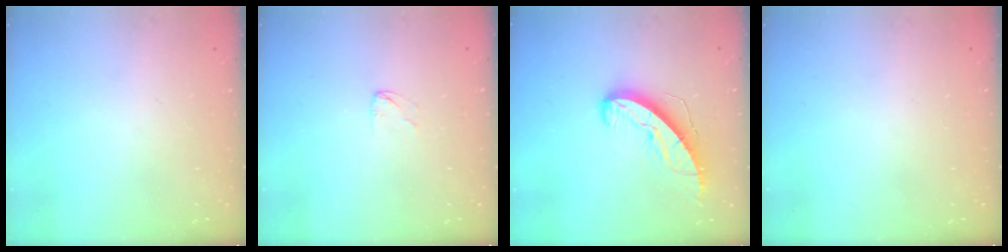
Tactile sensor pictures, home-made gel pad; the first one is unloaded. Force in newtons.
{"total": 2.2, "press": 2.2, "slide": 0.1}
{"total": 11.6, "press": 11.5, "slide": 0.9}
{"total": 0.0}